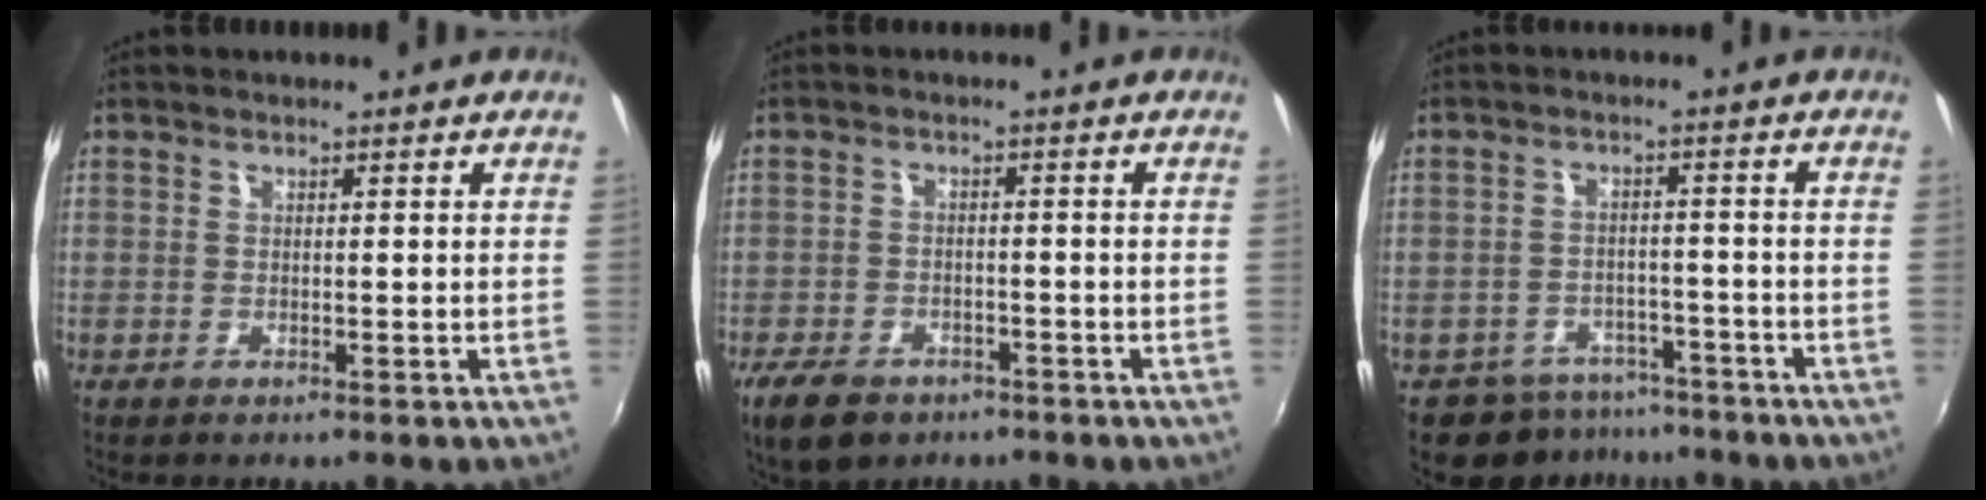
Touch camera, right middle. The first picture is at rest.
{"total": 8.3, "force": [-5.6, 4.7, 4.0], "torque": [-0.102, -0.012, -0.094]}
{"total": 7.8, "force": [-6.2, 4.6, 1.4], "torque": [-0.035, 0.011, -0.084]}